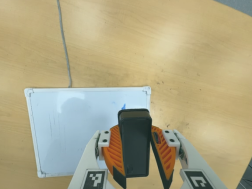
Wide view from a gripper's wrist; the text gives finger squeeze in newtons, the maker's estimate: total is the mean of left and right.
{"total": 8.5, "left": 8.9, "right": 8.2}